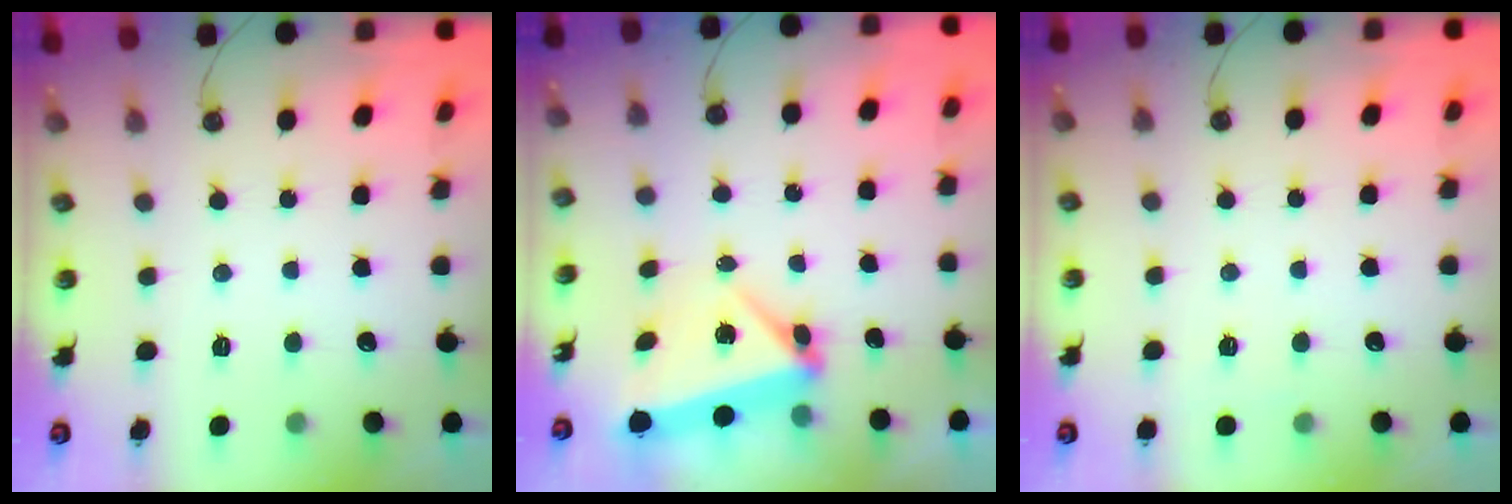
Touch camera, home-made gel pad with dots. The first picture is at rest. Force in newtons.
{"total": 5.6, "press": 5.6, "slide": 0.6}
{"total": 2.2, "press": 2.1, "slide": 0.2}